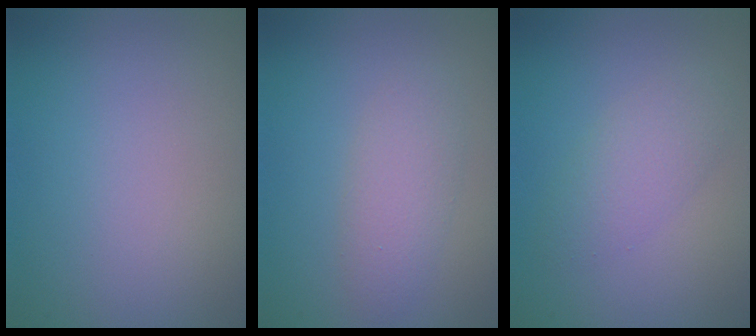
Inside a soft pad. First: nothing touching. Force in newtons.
{"total": 2.5, "press": 2.5, "slide": 0.1}
{"total": 2.5, "press": 2.5, "slide": 0.1}